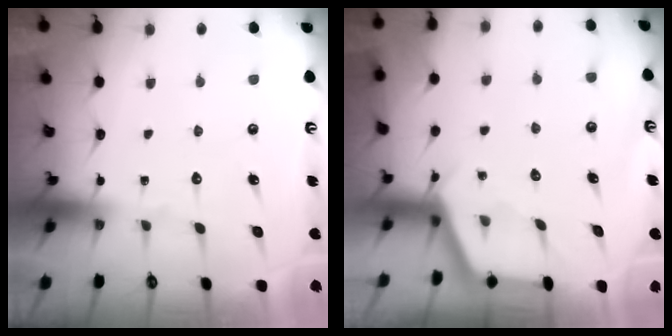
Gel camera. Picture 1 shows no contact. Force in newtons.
{"total": 2.7, "press": 2.7, "slide": 0.3}